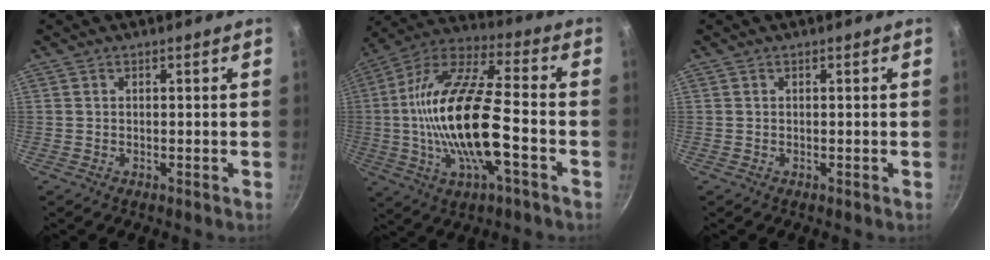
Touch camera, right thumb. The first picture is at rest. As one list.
[{"total": 21.6, "force": [-3.6, 7.6, 19.9], "torque": [-0.384, 0.028, -0.079]}, {"total": 0.0}]